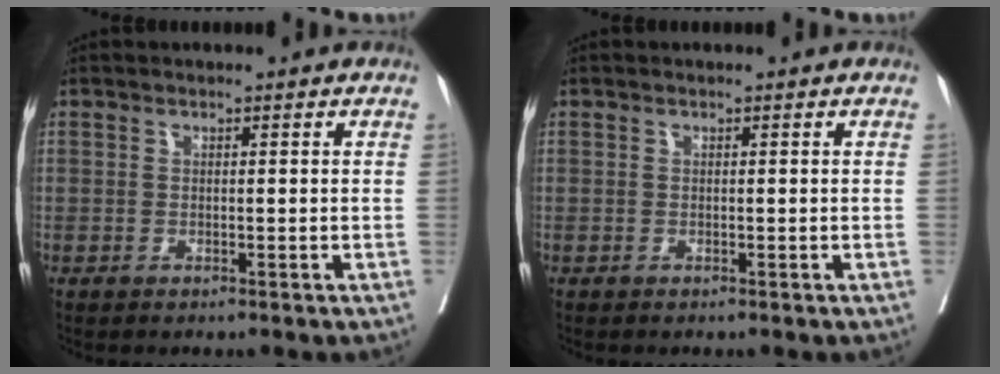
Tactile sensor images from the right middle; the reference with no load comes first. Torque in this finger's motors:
{"motor_torque": [-0.08, -0.19, 0.09, 0.03]}